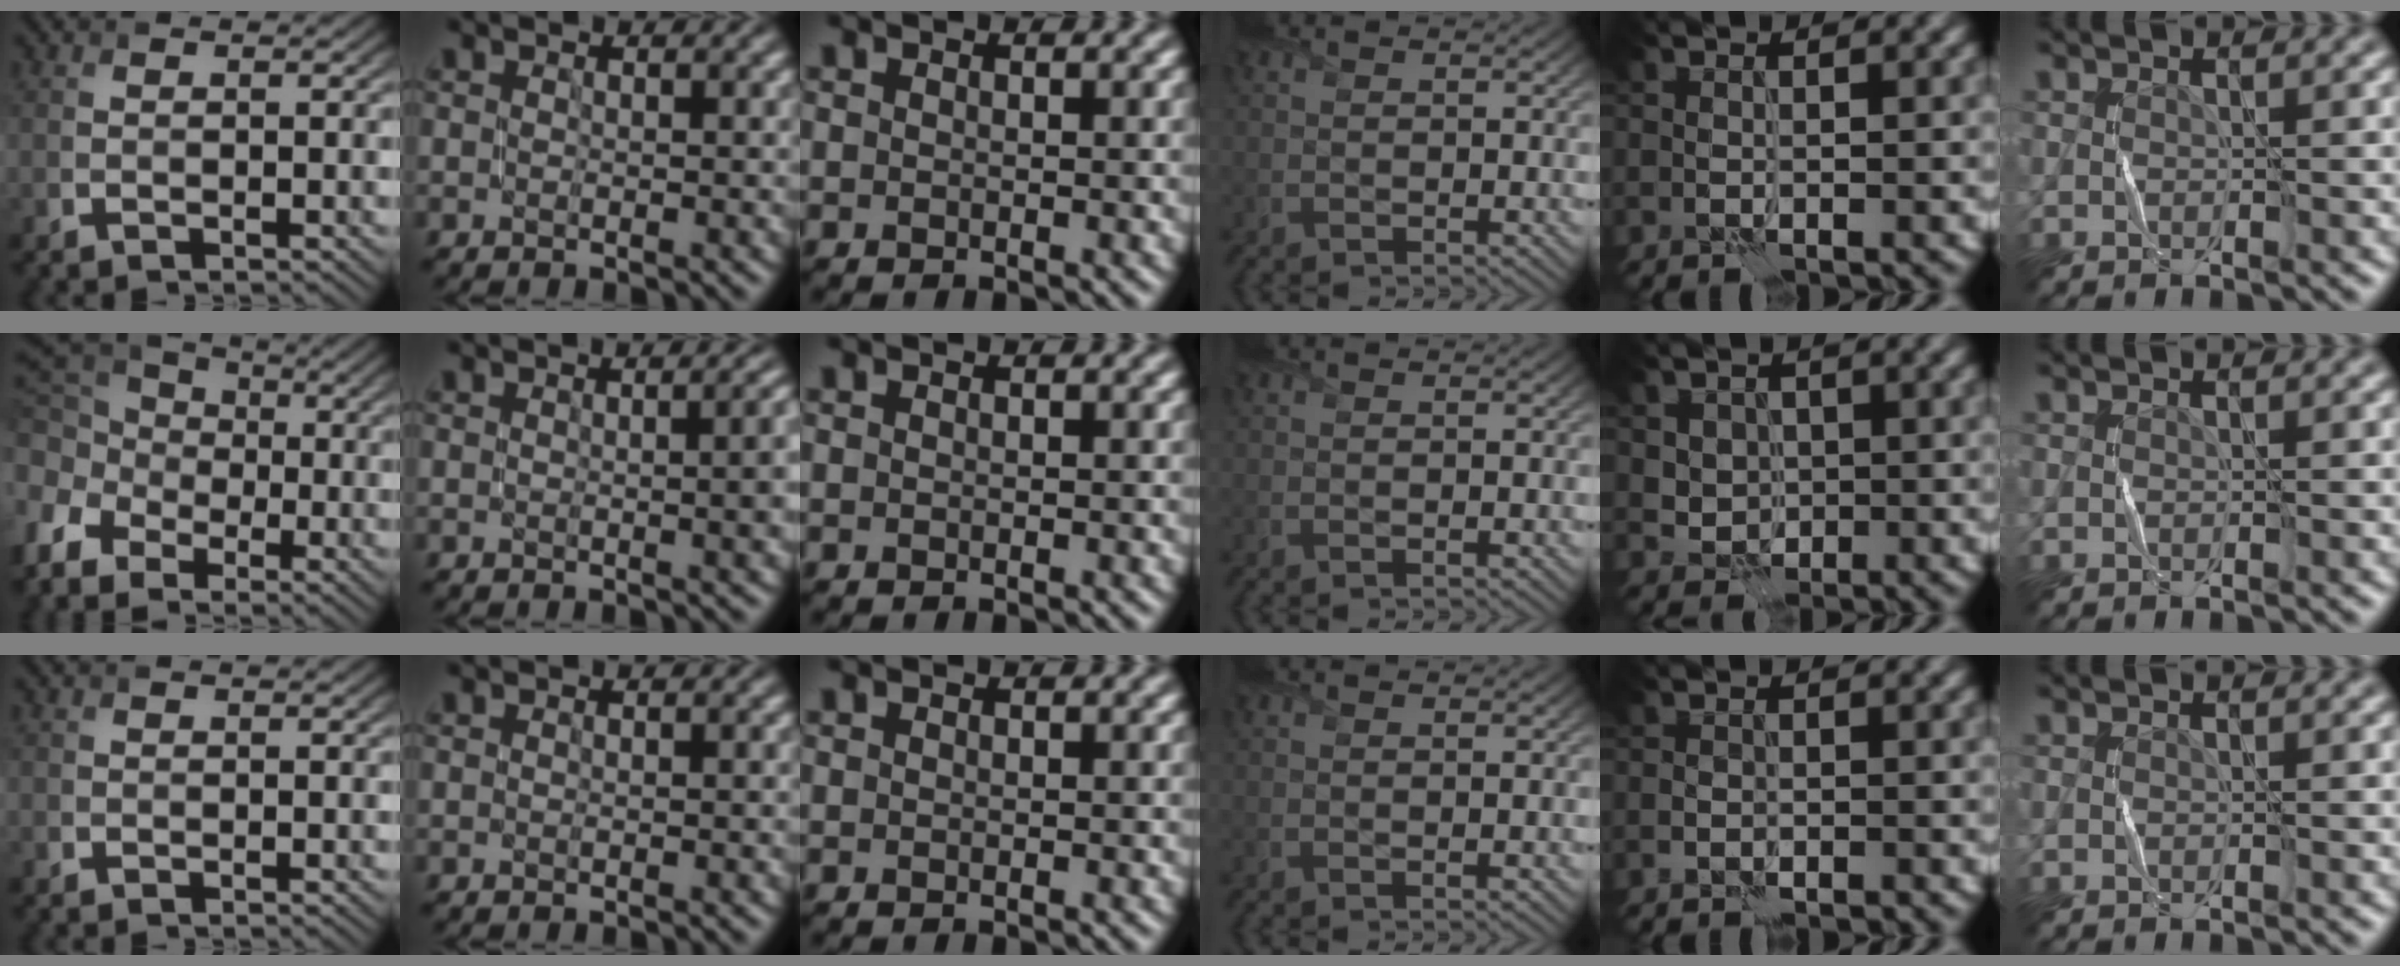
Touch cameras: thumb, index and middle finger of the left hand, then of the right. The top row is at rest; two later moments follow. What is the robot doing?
{"motion": "fold", "object": "shorts"}